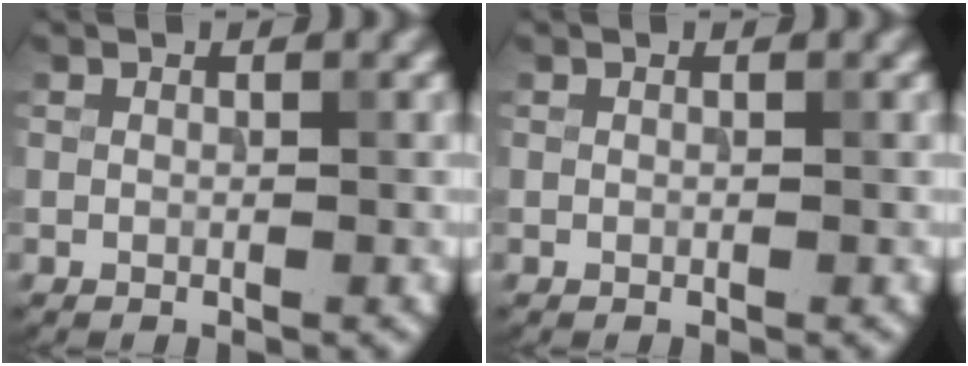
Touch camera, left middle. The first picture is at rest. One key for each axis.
{"total": 0.0}